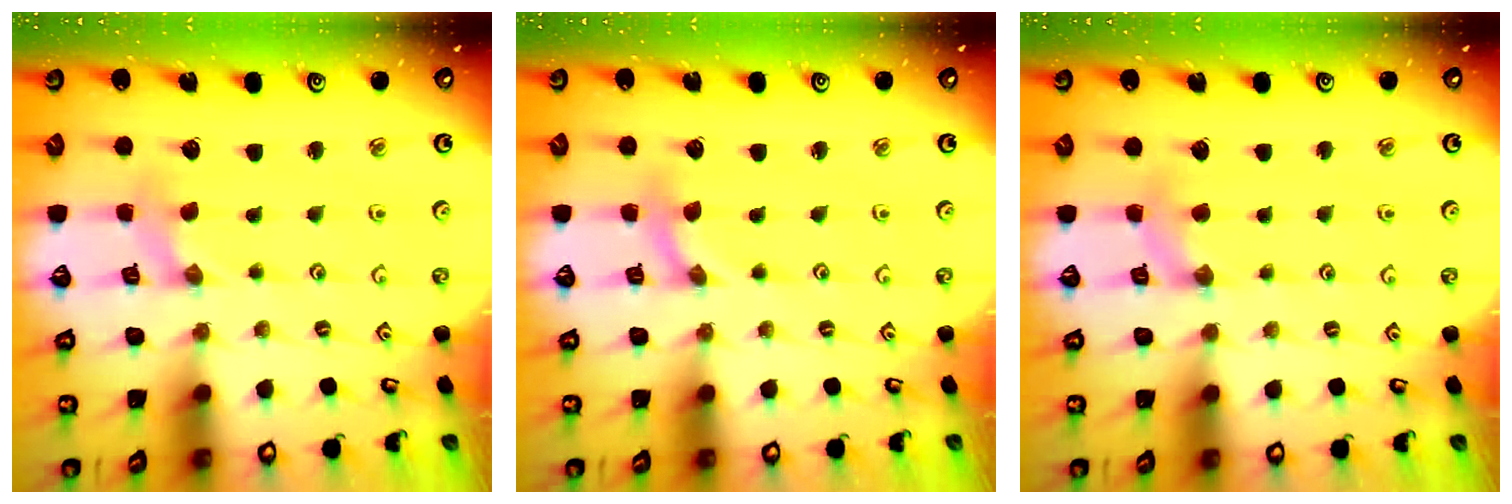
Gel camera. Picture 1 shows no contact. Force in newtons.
{"total": 0.0}
{"total": 2.8, "press": 2.8, "slide": 0.4}